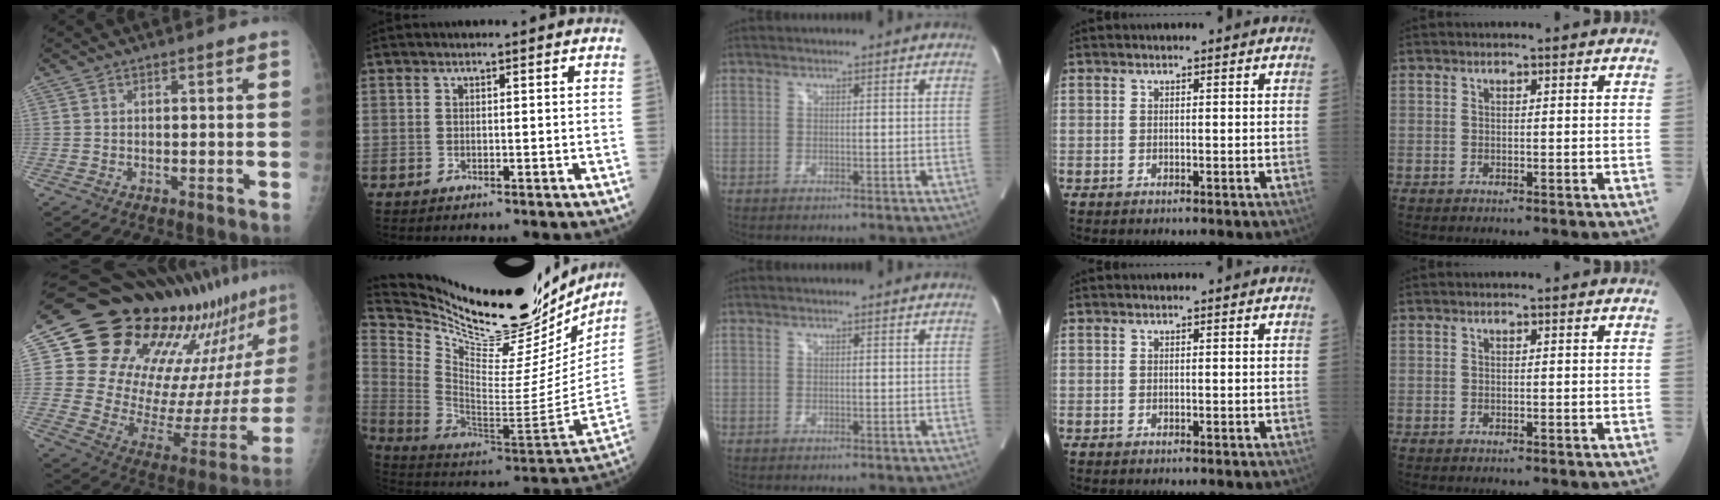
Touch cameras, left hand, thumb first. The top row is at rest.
{"thumb": {"total": 30.4, "force": [22.7, 11.6, 16.5], "torque": [-0.234, -0.120, 0.333]}, "index": {"total": 31.2, "force": [27.2, 7.3, 13.4], "torque": [-0.237, -0.074, 0.393]}}